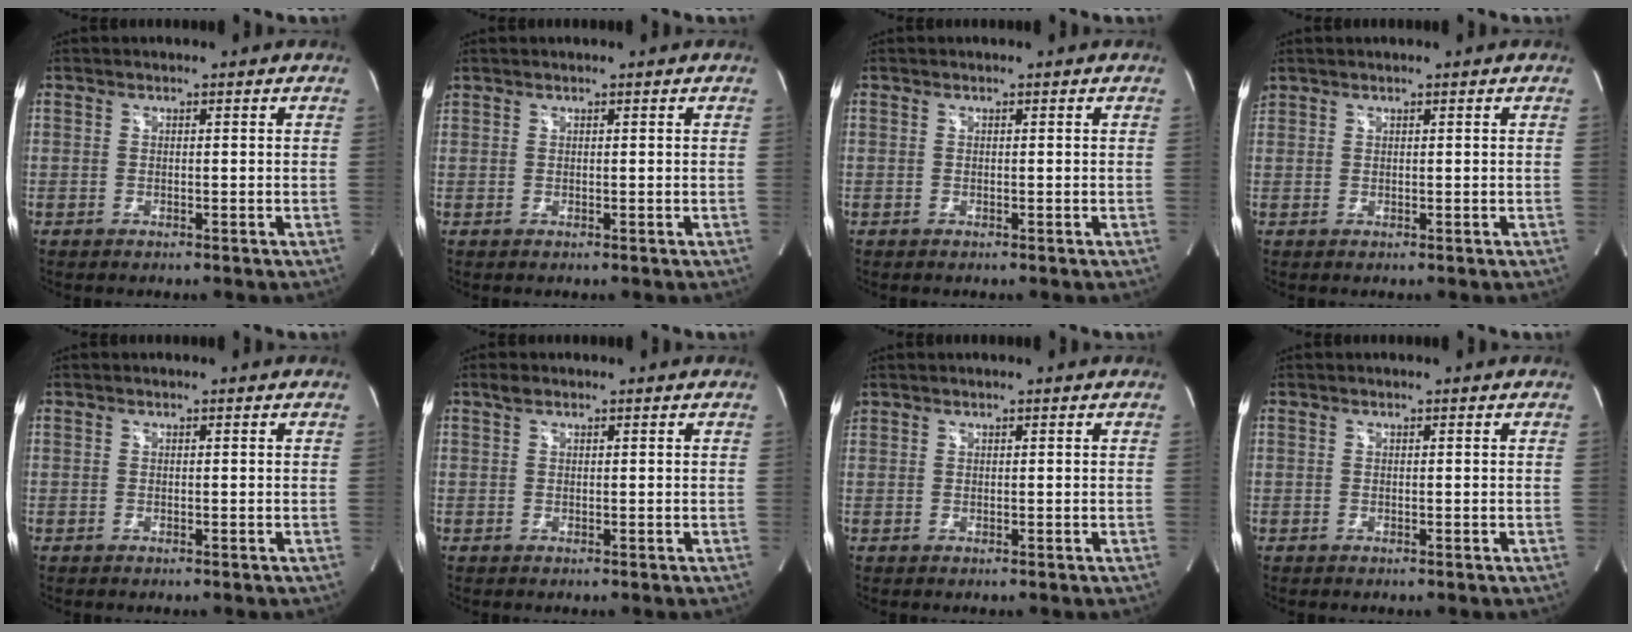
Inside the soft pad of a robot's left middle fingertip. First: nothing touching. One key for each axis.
{"total": 0.6, "fx": 0.6, "fy": 0.0, "fz": 0.2, "tx": -0.013, "ty": 0.014, "tz": 0.019}
{"total": 0.0}
{"total": 1.1, "fx": 1.1, "fy": 0.3, "fz": 0.2, "tx": -0.015, "ty": 0.018, "tz": 0.027}
{"total": 0.0}
{"total": 1.1, "fx": 0.8, "fy": 0.4, "fz": 0.6, "tx": -0.017, "ty": 0.010, "tz": 0.017}
{"total": 0.6, "fx": 0.5, "fy": 0.1, "fz": 0.0, "tx": -0.010, "ty": 0.012, "tz": 0.017}
{"total": 0.0}